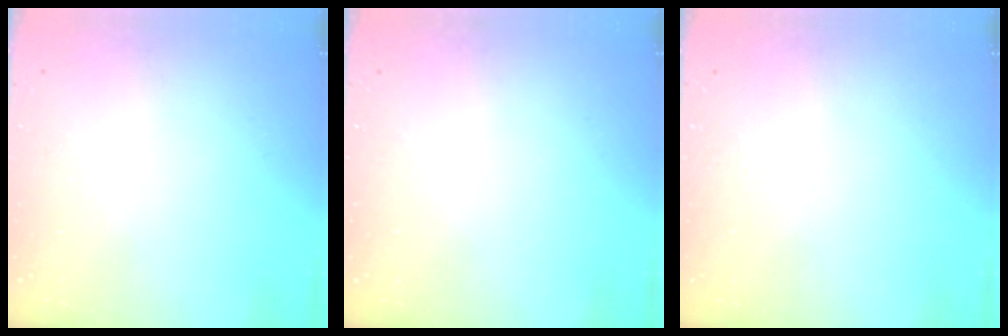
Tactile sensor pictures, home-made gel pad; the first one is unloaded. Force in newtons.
{"total": 0.0}
{"total": 0.0}